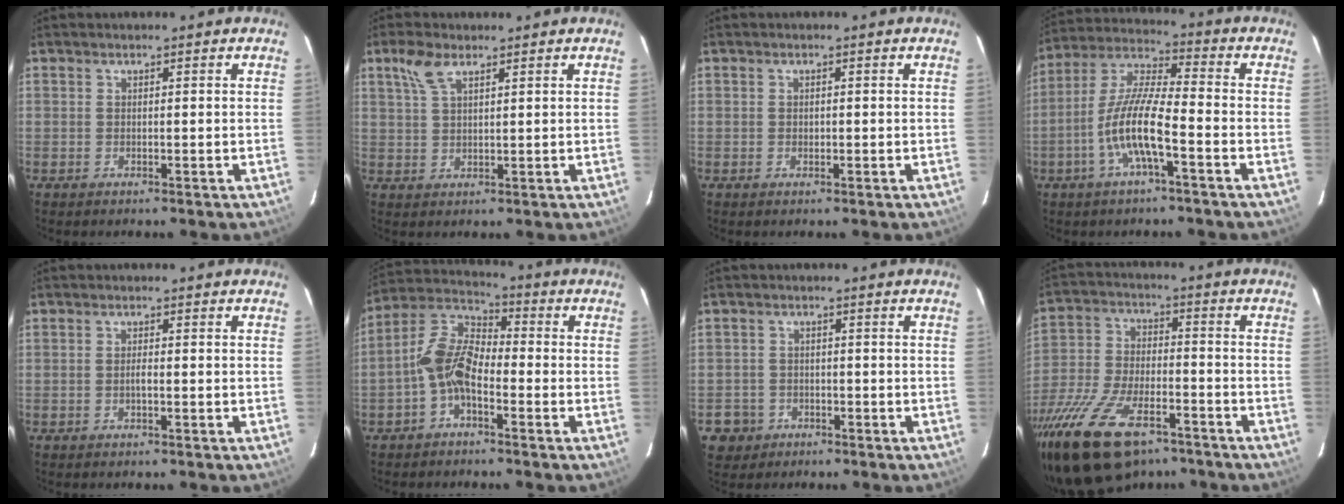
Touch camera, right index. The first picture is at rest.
{"total": 4.6, "force": [2.8, 2.0, 3.1], "torque": [-0.066, 0.010, 0.058]}
{"total": 0.6, "force": [-0.1, 0.6, 0.3], "torque": [-0.002, 0.001, -0.001]}
{"total": 10.9, "force": [-4.3, 1.8, 9.9], "torque": [-0.210, 0.004, -0.087]}
{"total": 1.0, "force": [-0.4, 0.2, 0.8], "torque": [-0.017, 0.004, -0.009]}
{"total": 8.5, "force": [-3.3, 4.4, 6.5], "torque": [-0.141, 0.020, -0.072]}
{"total": 6.3, "force": [-3.1, 5.5, 0.6], "torque": [-0.030, 0.022, -0.049]}
{"total": 23.7, "force": [-15.8, 10.7, 14.0], "torque": [-0.301, -0.037, -0.270]}